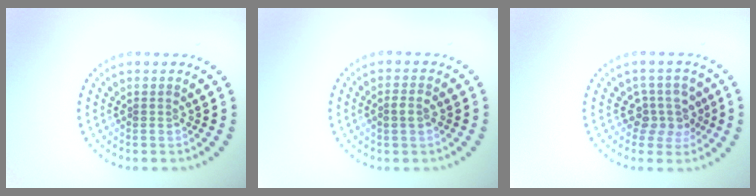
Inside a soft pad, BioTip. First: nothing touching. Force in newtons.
{"total": 1.6, "press": 1.6, "slide": 0.1}
{"total": 2.7, "press": 2.1, "slide": 1.7}